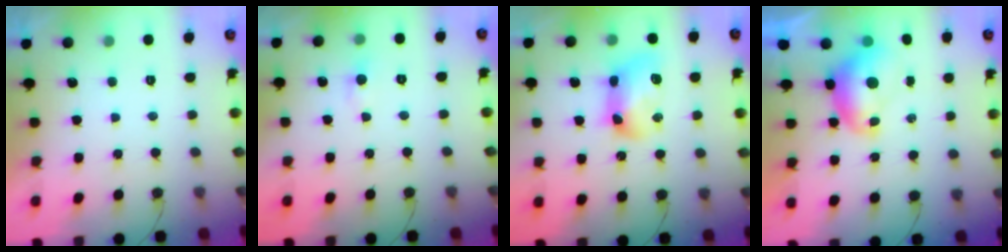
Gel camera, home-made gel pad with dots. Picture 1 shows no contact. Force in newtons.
{"total": 4.0, "press": 4.0, "slide": 0.5}
{"total": 10.5, "press": 10.4, "slide": 0.6}
{"total": 7.8, "press": 7.8, "slide": 0.2}